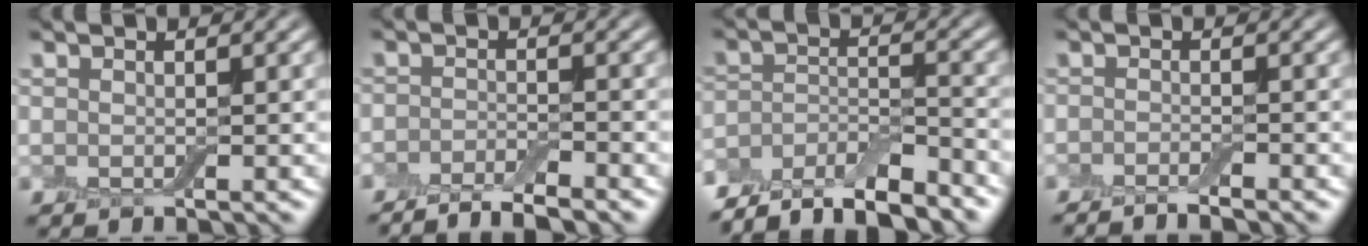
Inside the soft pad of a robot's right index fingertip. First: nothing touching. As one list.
[{"total": 4.7, "force": [-3.9, 1.2, 2.2], "torque": [-0.032, -0.002, -0.072]}, {"total": 8.1, "force": [-7.1, 2.2, 3.2], "torque": [-0.056, -0.002, -0.125]}, {"total": 2.4, "force": [-2.2, 0.2, 1.0], "torque": [-0.013, 0.004, -0.036]}]